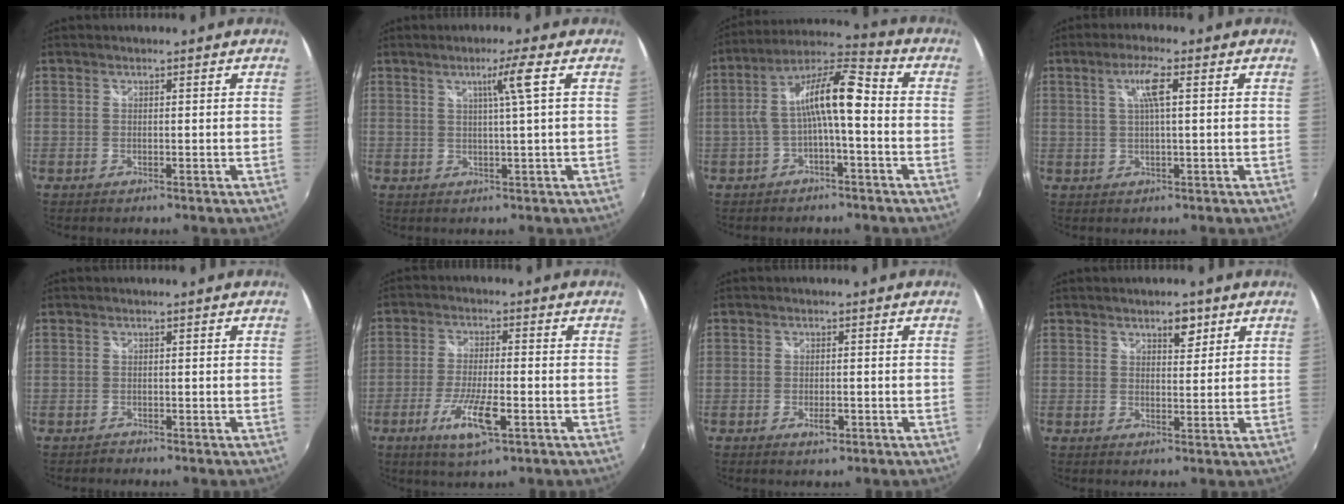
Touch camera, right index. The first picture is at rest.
{"total": 4.1, "force": [1.3, -1.3, 3.7], "torque": [-0.066, -0.003, 0.025]}
{"total": 10.6, "force": [-1.7, 2.2, 10.3], "torque": [-0.201, 0.024, -0.031]}
{"total": 4.7, "force": [1.3, 0.2, 4.5], "torque": [-0.086, 0.004, 0.025]}
{"total": 0.7, "force": [-0.6, 0.3, -0.2], "torque": [0.002, 0.000, -0.011]}
{"total": 8.9, "force": [-3.9, 1.8, 7.8], "torque": [-0.160, -0.016, -0.072]}
{"total": 2.4, "force": [-1.1, 1.1, 1.9], "torque": [-0.034, -0.004, -0.019]}
{"total": 3.4, "force": [2.1, 1.6, 2.1], "torque": [-0.026, 0.005, 0.033]}